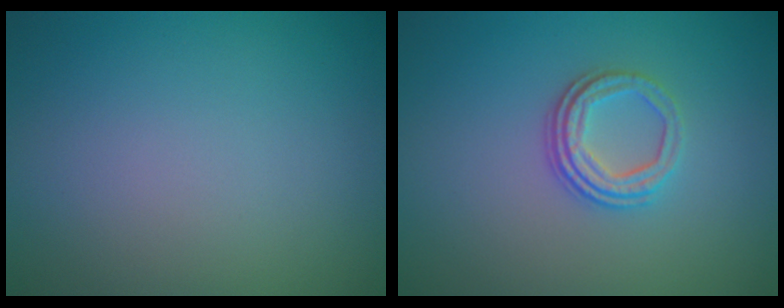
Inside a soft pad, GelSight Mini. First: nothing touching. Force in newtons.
{"total": 3.1, "press": 2.3, "slide": 2.0}